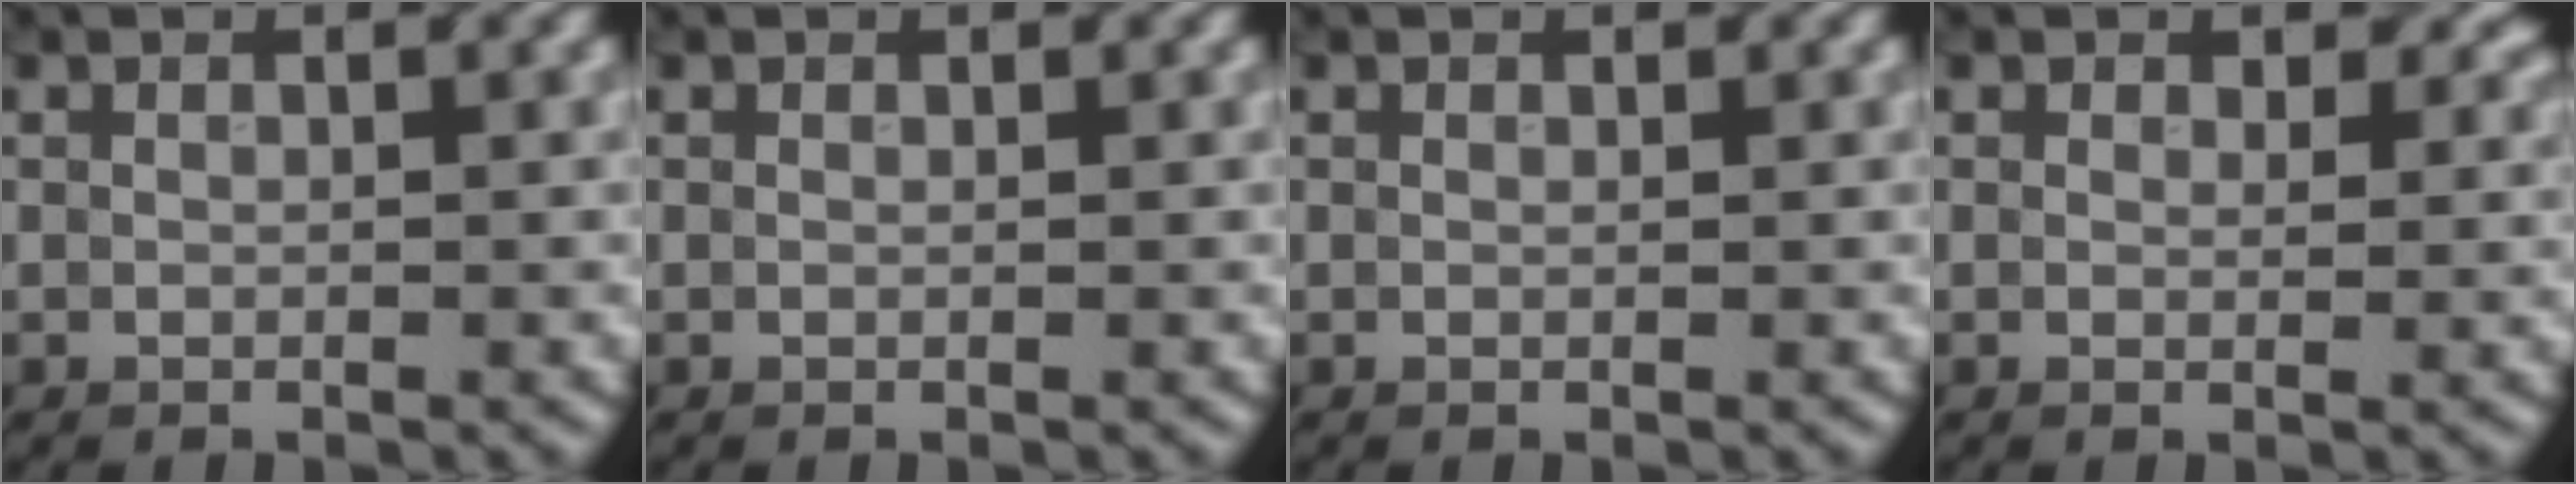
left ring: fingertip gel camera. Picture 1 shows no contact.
{"total": 0.0}
{"total": 0.0}
{"total": 1.8, "force": [1.1, 1.1, 0.9], "torque": [-0.012, -0.005, 0.014]}